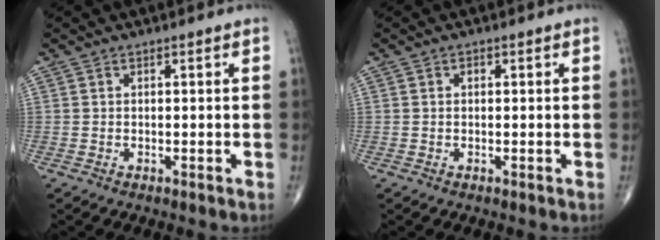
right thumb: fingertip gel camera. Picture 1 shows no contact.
{"total": 0.8, "force": [0.2, 0.5, 0.5], "torque": [-0.006, 0.004, 0.003]}